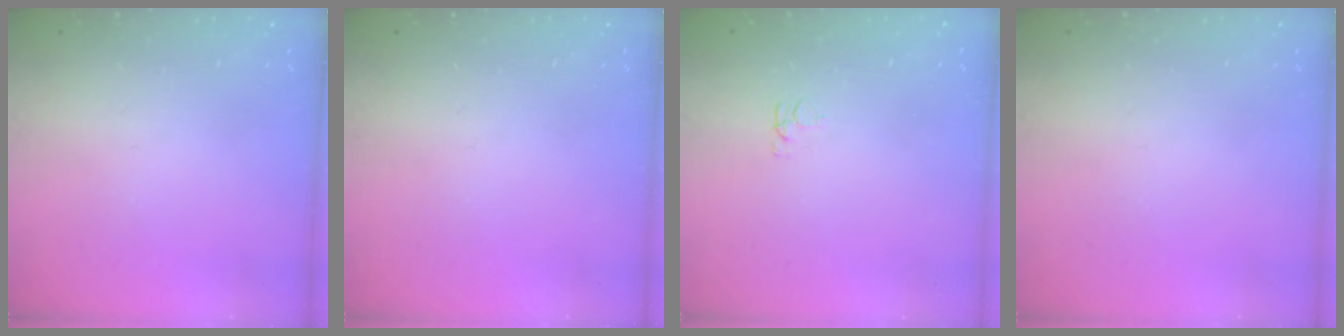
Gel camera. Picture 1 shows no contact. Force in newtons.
{"total": 0.0}
{"total": 4.1, "press": 4.1, "slide": 0.6}
{"total": 0.0}